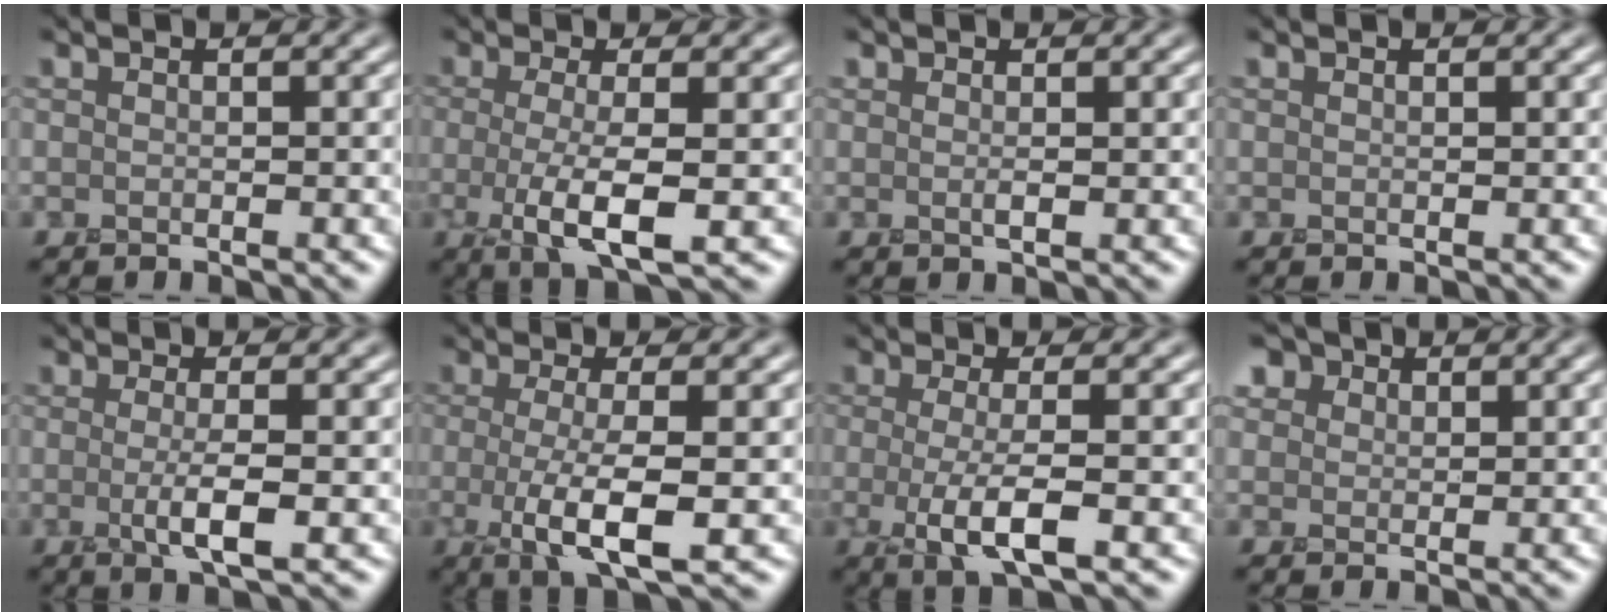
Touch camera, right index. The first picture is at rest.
{"total": 4.7, "force": [-0.7, 1.4, 4.5], "torque": [-0.095, -0.009, -0.012]}
{"total": 0.6, "force": [0.6, 0.0, 0.0], "torque": [-0.005, 0.001, 0.011]}
{"total": 0.0}
{"total": 2.7, "force": [0.0, 0.6, 2.7], "torque": [-0.054, -0.008, 0.000]}
{"total": 5.3, "force": [-0.8, 1.5, 5.0], "torque": [-0.102, -0.009, -0.013]}
{"total": 4.2, "force": [-0.5, 1.2, 4.0], "torque": [-0.082, -0.010, -0.012]}
{"total": 4.4, "force": [2.9, 2.9, 1.4], "torque": [-0.052, 0.022, 0.034]}